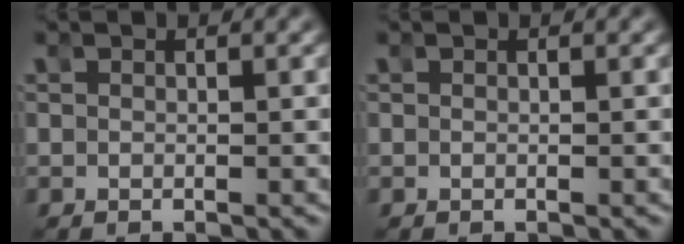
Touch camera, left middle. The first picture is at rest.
{"total": 0.0}